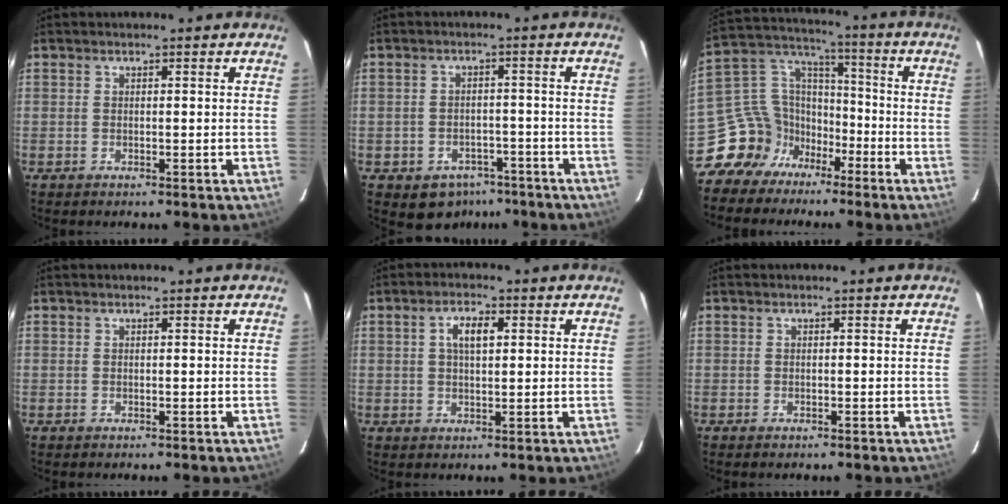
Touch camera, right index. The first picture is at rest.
{"total": 6.9, "force": [-4.6, 4.9, 1.8], "torque": [-0.043, 0.019, -0.046]}
{"total": 12.0, "force": [-7.9, 8.6, 2.9], "torque": [-0.067, 0.054, -0.141]}
{"total": 0.0}
{"total": 4.4, "force": [1.2, 1.9, 3.7], "torque": [-0.067, 0.010, 0.023]}
{"total": 0.6, "force": [-0.5, 0.3, 0.2], "torque": [-0.005, -0.001, -0.009]}